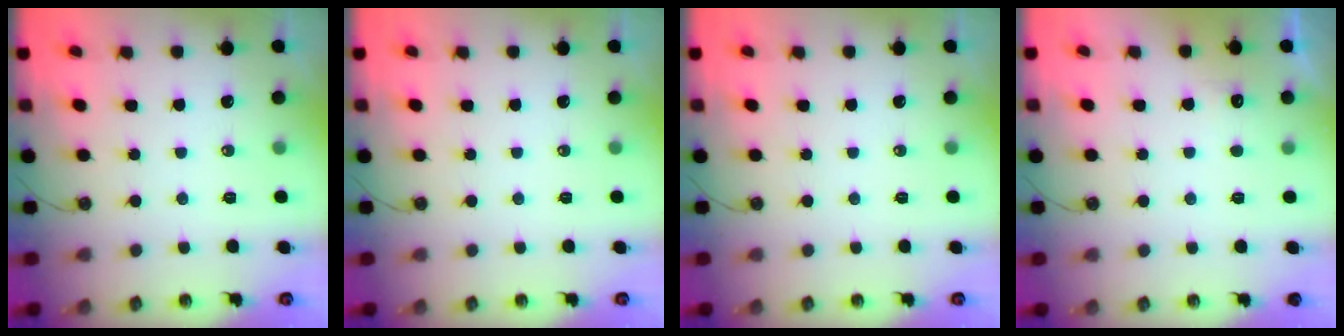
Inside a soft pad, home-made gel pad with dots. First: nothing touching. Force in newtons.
{"total": 0.0}
{"total": 0.0}
{"total": 5.2, "press": 5.0, "slide": 1.2}